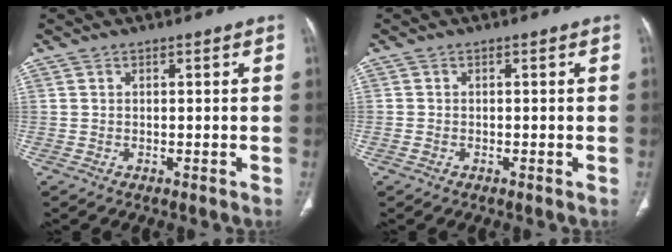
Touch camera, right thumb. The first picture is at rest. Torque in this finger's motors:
{"motor_torque": [-0.60, -0.20, -0.13, 0.58, -0.03]}